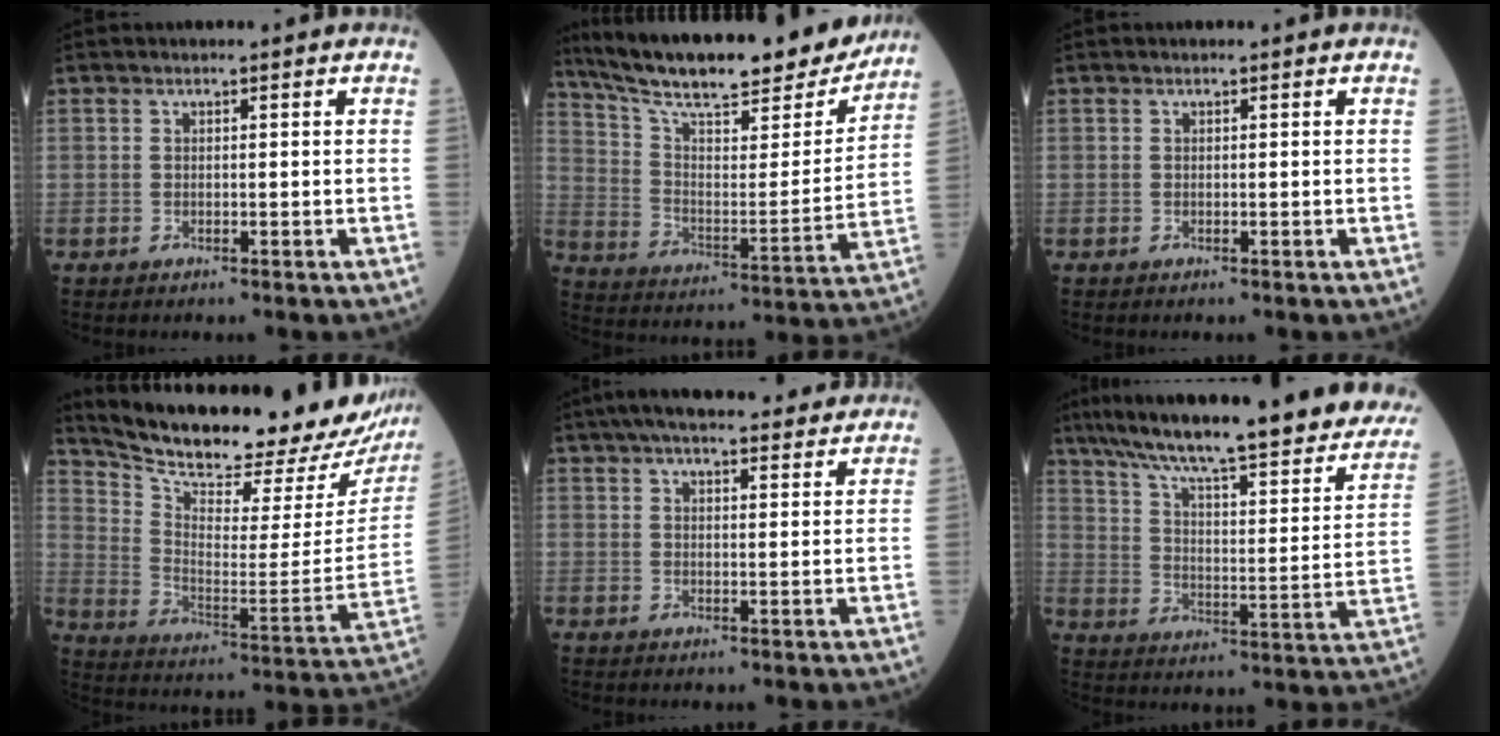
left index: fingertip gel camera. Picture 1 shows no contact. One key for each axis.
{"total": 25.6, "fx": 22.0, "fy": 4.4, "fz": 12.2, "tx": -0.202, "ty": -0.018, "tz": 0.321}
{"total": 0.0}
{"total": 26.6, "fx": 24.3, "fy": 3.8, "fz": 10.0, "tx": -0.173, "ty": -0.086, "tz": 0.336}
{"total": 16.1, "fx": 13.8, "fy": 3.4, "fz": 7.7, "tx": -0.116, "ty": 0.040, "tz": 0.188}
{"total": 33.8, "fx": 26.6, "fy": 5.5, "fz": 20.0, "tx": -0.277, "ty": -0.039, "tz": 0.352}